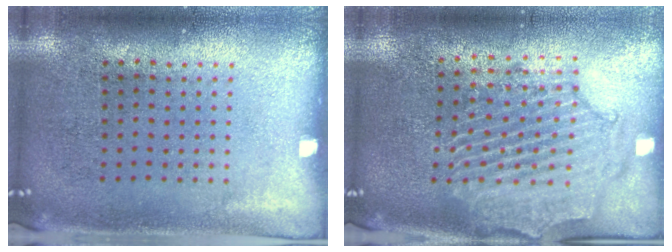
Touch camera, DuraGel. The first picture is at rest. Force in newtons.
{"total": 2.3, "press": 2.1, "slide": 0.8}